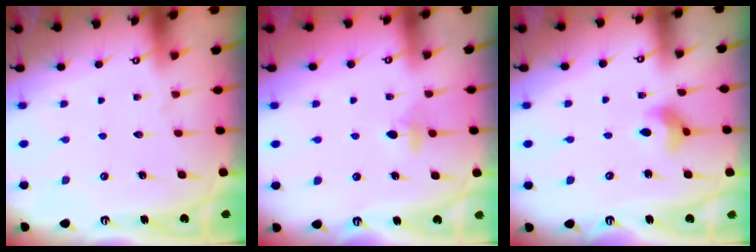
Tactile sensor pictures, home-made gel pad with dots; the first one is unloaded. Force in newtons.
{"total": 3.2, "press": 3.1, "slide": 0.8}
{"total": 5.4, "press": 5.3, "slide": 0.6}